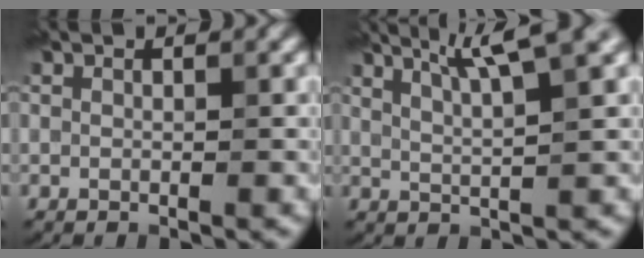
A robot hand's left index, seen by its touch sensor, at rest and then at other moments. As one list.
[{"total": 4.5, "force": [2.5, 0.5, 3.7], "torque": [-0.060, 0.019, 0.045]}]